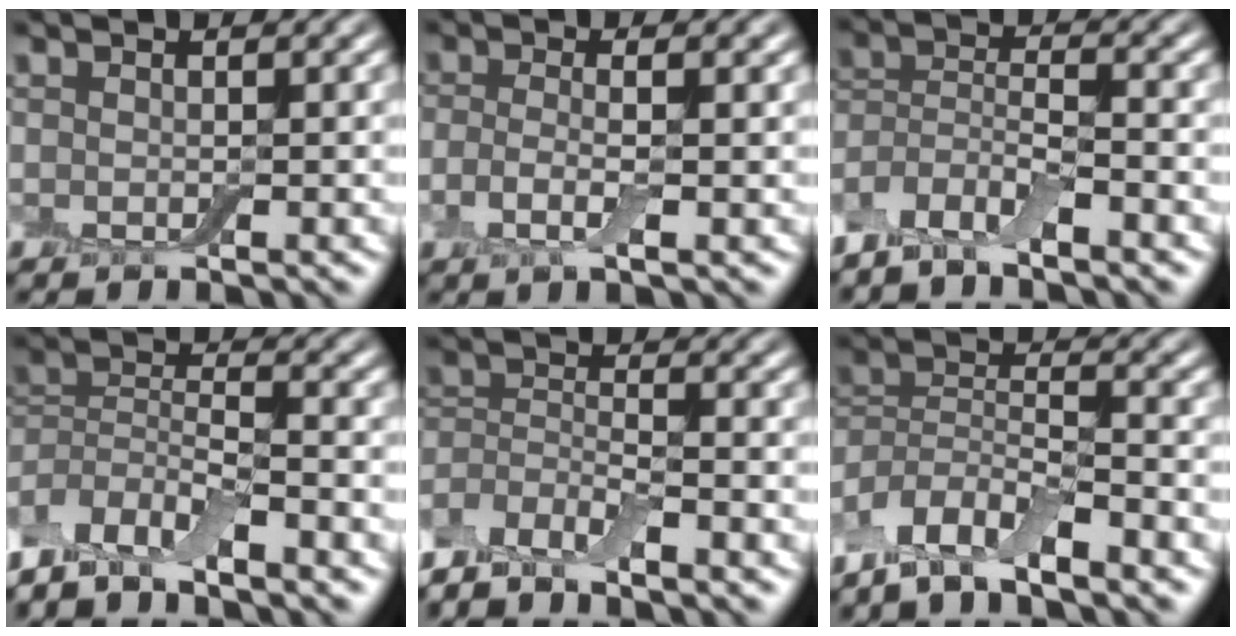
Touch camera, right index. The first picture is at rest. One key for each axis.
{"total": 2.6, "fx": -0.5, "fy": 0.7, "fz": 2.5, "tx": -0.055, "ty": -0.004, "tz": -0.015}
{"total": 4.6, "fx": -3.8, "fy": 1.2, "fz": 2.3, "tx": -0.049, "ty": 0.000, "tz": -0.080}
{"total": 6.0, "fx": -4.4, "fy": 2.0, "fz": 3.6, "tx": -0.070, "ty": 0.003, "tz": -0.092}
{"total": 4.6, "fx": -3.9, "fy": 1.3, "fz": 2.1, "tx": -0.046, "ty": 0.001, "tz": -0.081}
{"total": 6.5, "fx": -4.6, "fy": 2.0, "fz": 4.2, "tx": -0.082, "ty": 0.002, "tz": -0.095}